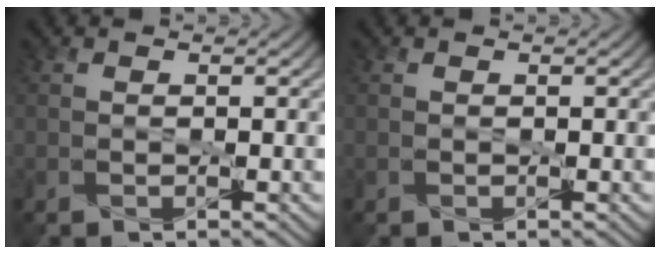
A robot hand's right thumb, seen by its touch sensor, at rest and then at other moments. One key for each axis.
{"total": 0.0}